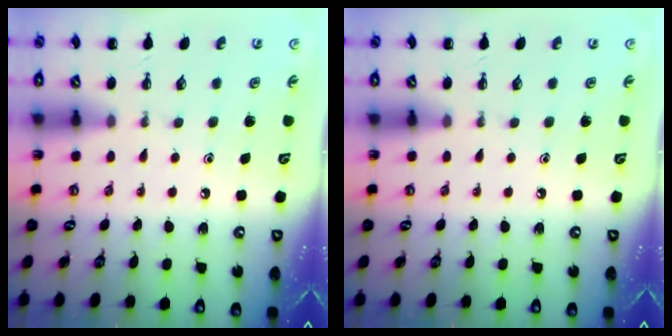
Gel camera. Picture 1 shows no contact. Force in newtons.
{"total": 0.0}